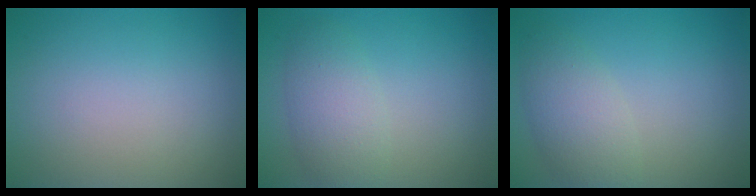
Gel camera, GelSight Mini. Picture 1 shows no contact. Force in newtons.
{"total": 3.5, "press": 3.5, "slide": 0.2}
{"total": 3.6, "press": 3.6, "slide": 0.2}